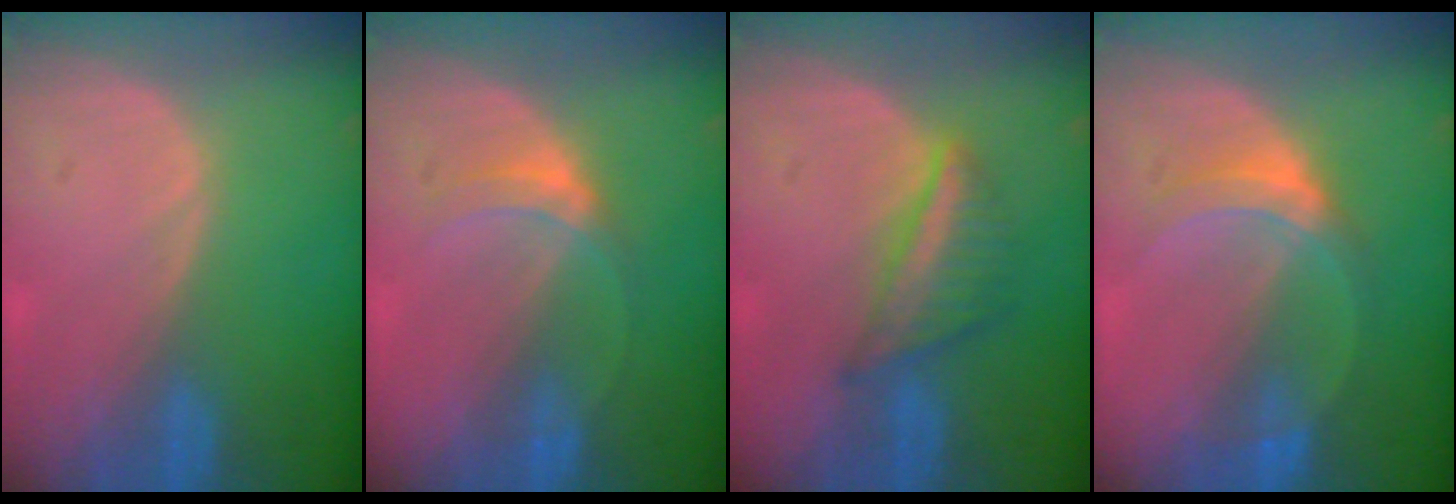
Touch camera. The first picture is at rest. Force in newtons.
{"total": 3.7, "press": 3.3, "slide": 1.7}
{"total": 5.4, "press": 5.4, "slide": 0.6}
{"total": 5.3, "press": 4.9, "slide": 1.9}